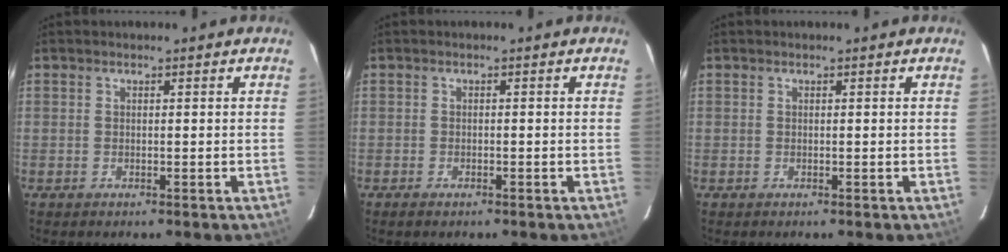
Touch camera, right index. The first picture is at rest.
{"total": 1.5, "force": [-1.2, 0.7, 0.7], "torque": [-0.018, -0.001, -0.023]}
{"total": 0.0}